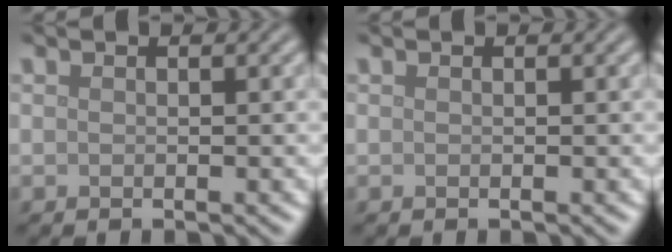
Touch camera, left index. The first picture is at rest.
{"total": 0.0}